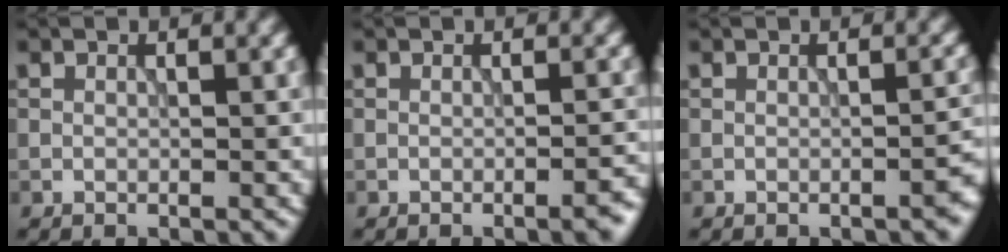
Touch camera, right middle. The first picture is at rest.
{"total": 2.0, "force": [-1.0, 0.5, 1.6], "torque": [-0.014, 0.004, -0.018]}
{"total": 1.4, "force": [-0.8, 0.3, 1.1], "torque": [-0.014, 0.006, -0.012]}